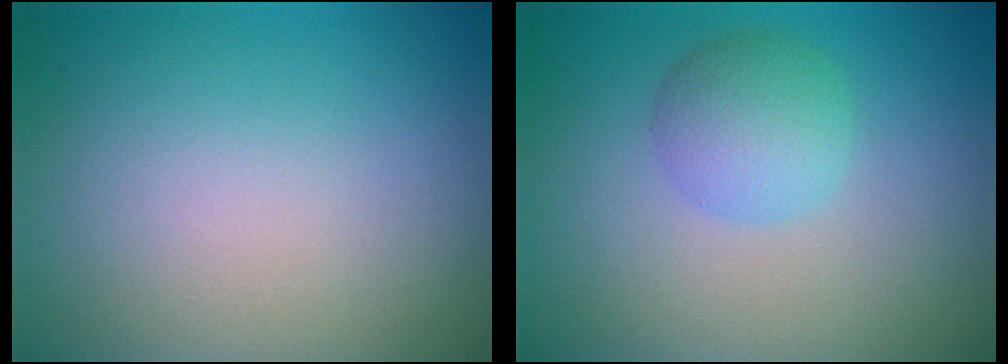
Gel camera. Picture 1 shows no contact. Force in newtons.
{"total": 2.9, "press": 2.9, "slide": 0.2}